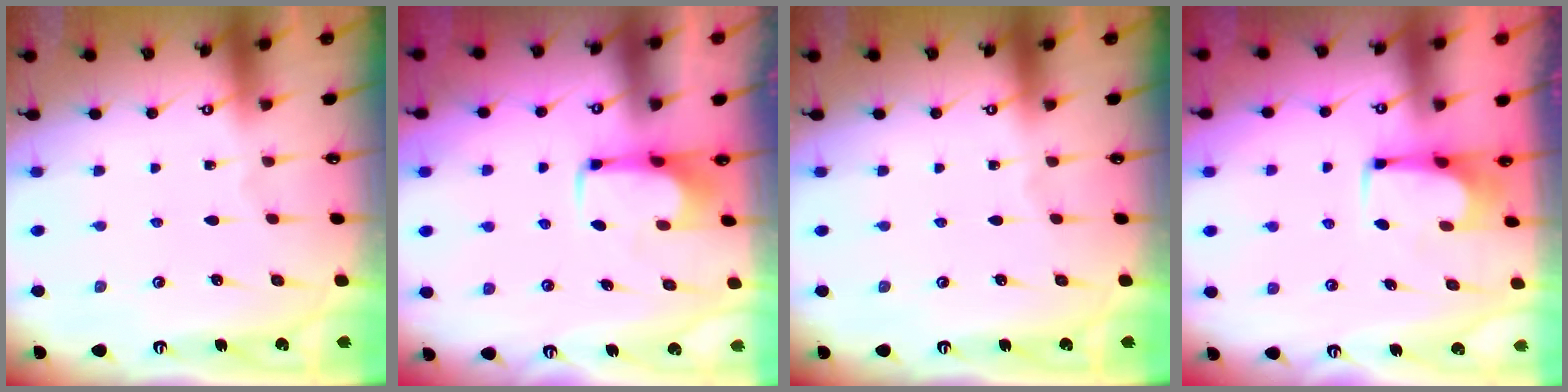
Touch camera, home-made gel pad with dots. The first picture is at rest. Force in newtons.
{"total": 2.0, "press": 1.9, "slide": 0.4}
{"total": 0.0}
{"total": 3.5, "press": 3.4, "slide": 0.2}